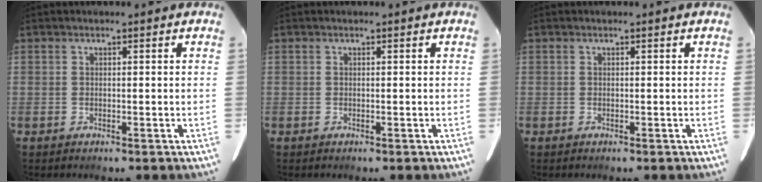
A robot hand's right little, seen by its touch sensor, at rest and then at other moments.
{"total": 0.0}
{"total": 0.0}